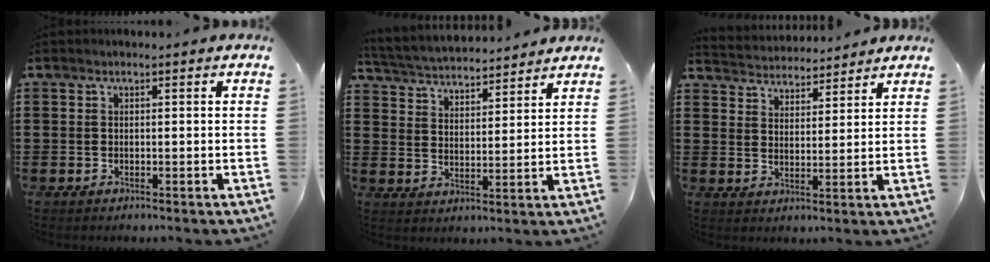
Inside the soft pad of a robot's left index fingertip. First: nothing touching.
{"total": 3.8, "force": [3.8, 0.2, 0.2], "torque": [-0.026, -0.026, 0.061]}
{"total": 3.6, "force": [3.5, 0.4, -0.5], "torque": [-0.008, -0.021, 0.061]}